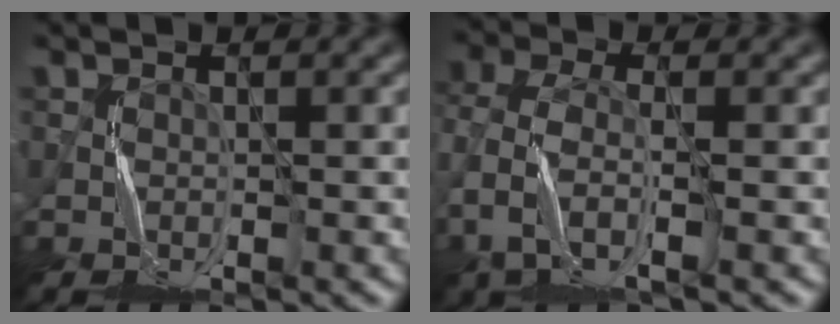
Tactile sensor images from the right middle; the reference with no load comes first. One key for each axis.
{"total": 4.3, "fx": -1.8, "fy": 2.1, "fz": 3.4, "tx": -0.093, "ty": -0.001, "tz": -0.046}